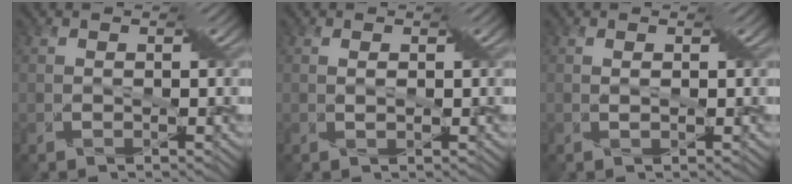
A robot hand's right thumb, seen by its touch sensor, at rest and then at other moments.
{"total": 1.5, "force": [0.3, 0.2, 1.4], "torque": [-0.019, 0.005, 0.011]}
{"total": 1.2, "force": [0.3, 0.1, 1.1], "torque": [-0.015, 0.005, 0.011]}